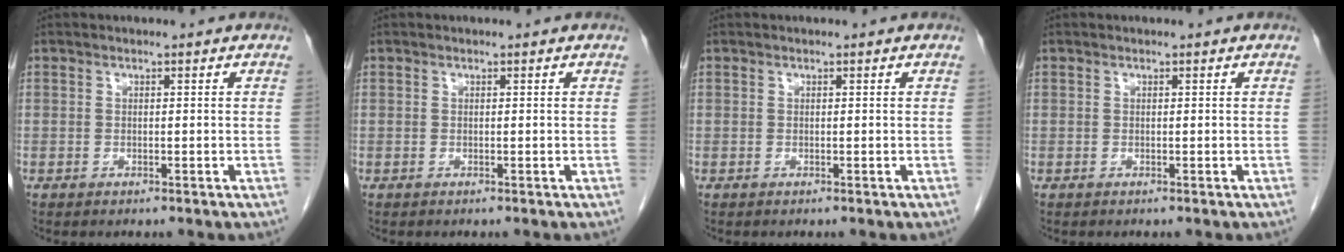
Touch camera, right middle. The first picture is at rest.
{"total": 0.0}
{"total": 0.0}
{"total": 0.0}